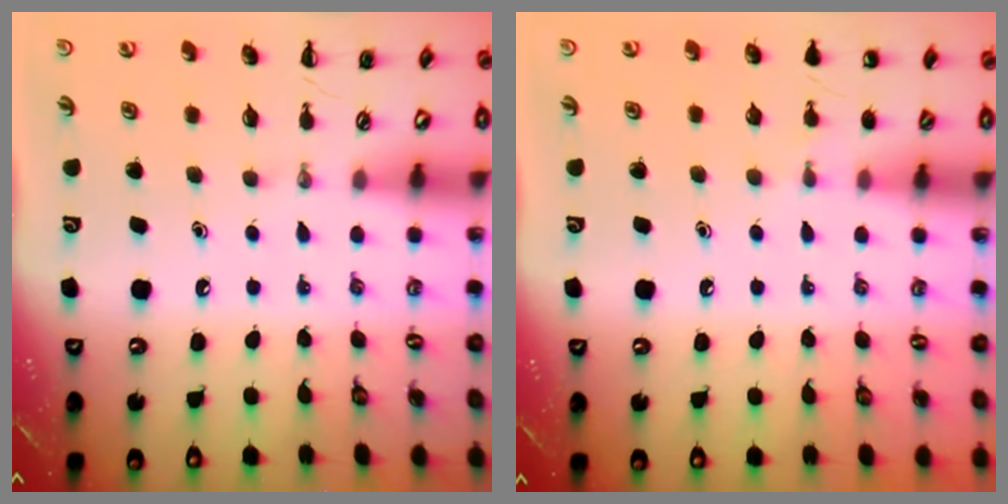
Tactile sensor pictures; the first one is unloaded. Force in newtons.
{"total": 5.7, "press": 5.4, "slide": 1.8}